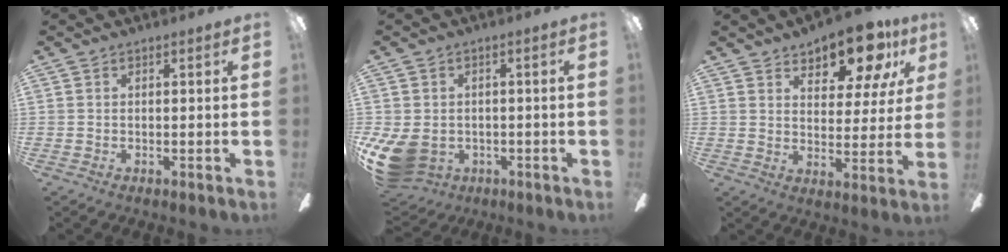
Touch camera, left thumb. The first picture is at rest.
{"total": 9.6, "force": [-3.2, 7.4, 5.1], "torque": [-0.124, 0.008, -0.056]}
{"total": 12.1, "force": [9.0, 5.4, 6.1], "torque": [-0.085, -0.053, 0.159]}